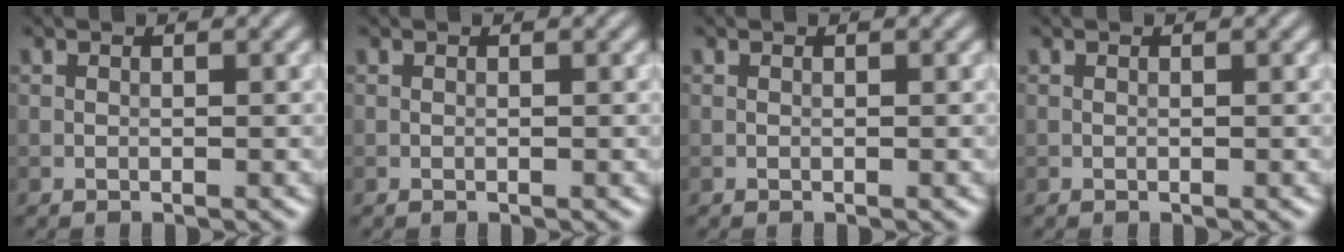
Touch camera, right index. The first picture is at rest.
{"total": 0.0}
{"total": 0.0}
{"total": 0.0}